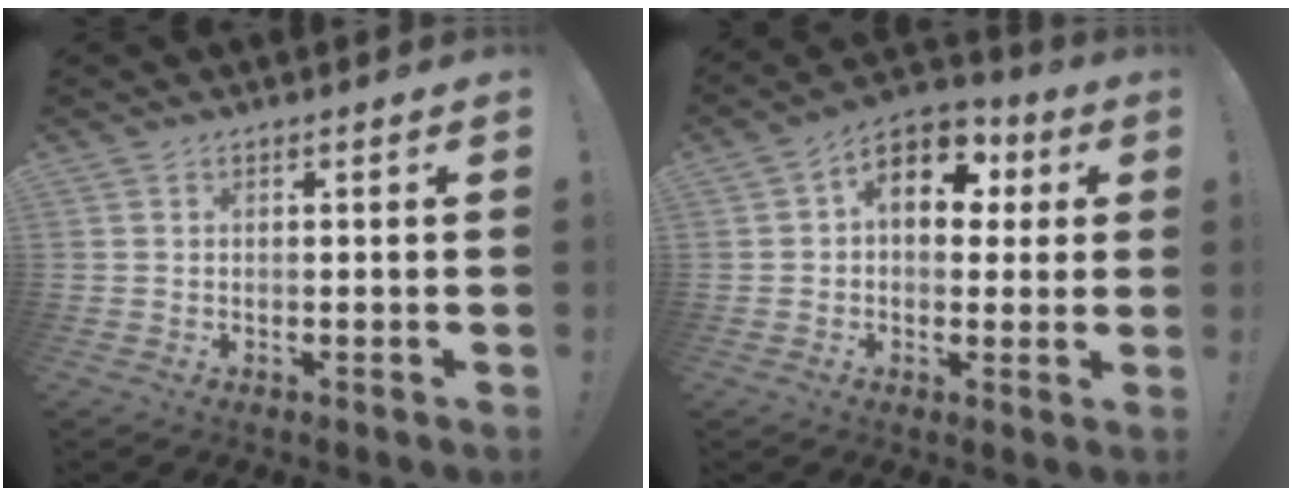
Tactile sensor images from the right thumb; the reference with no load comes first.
{"total": 11.8, "force": [3.2, 8.3, 7.7], "torque": [-0.114, 0.004, 0.062]}